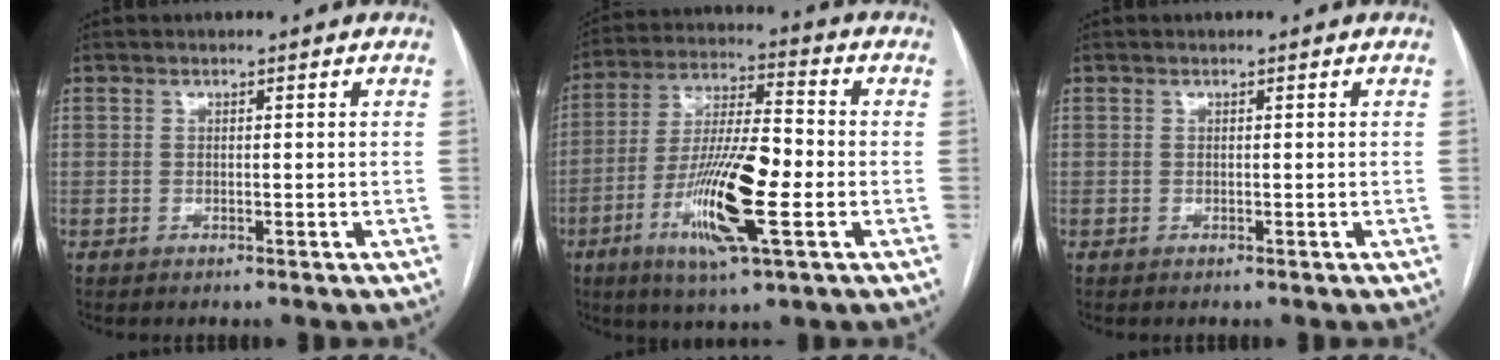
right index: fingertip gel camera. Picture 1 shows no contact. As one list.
[{"total": 15.4, "force": [-4.6, 2.1, 14.5], "torque": [-0.279, -0.011, -0.083]}, {"total": 0.0}]